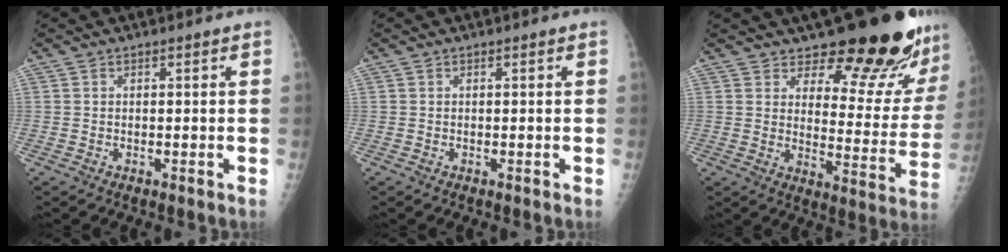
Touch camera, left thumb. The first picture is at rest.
{"total": 0.0}
{"total": 18.6, "force": [15.3, 5.6, 8.9], "torque": [-0.070, -0.132, 0.195]}